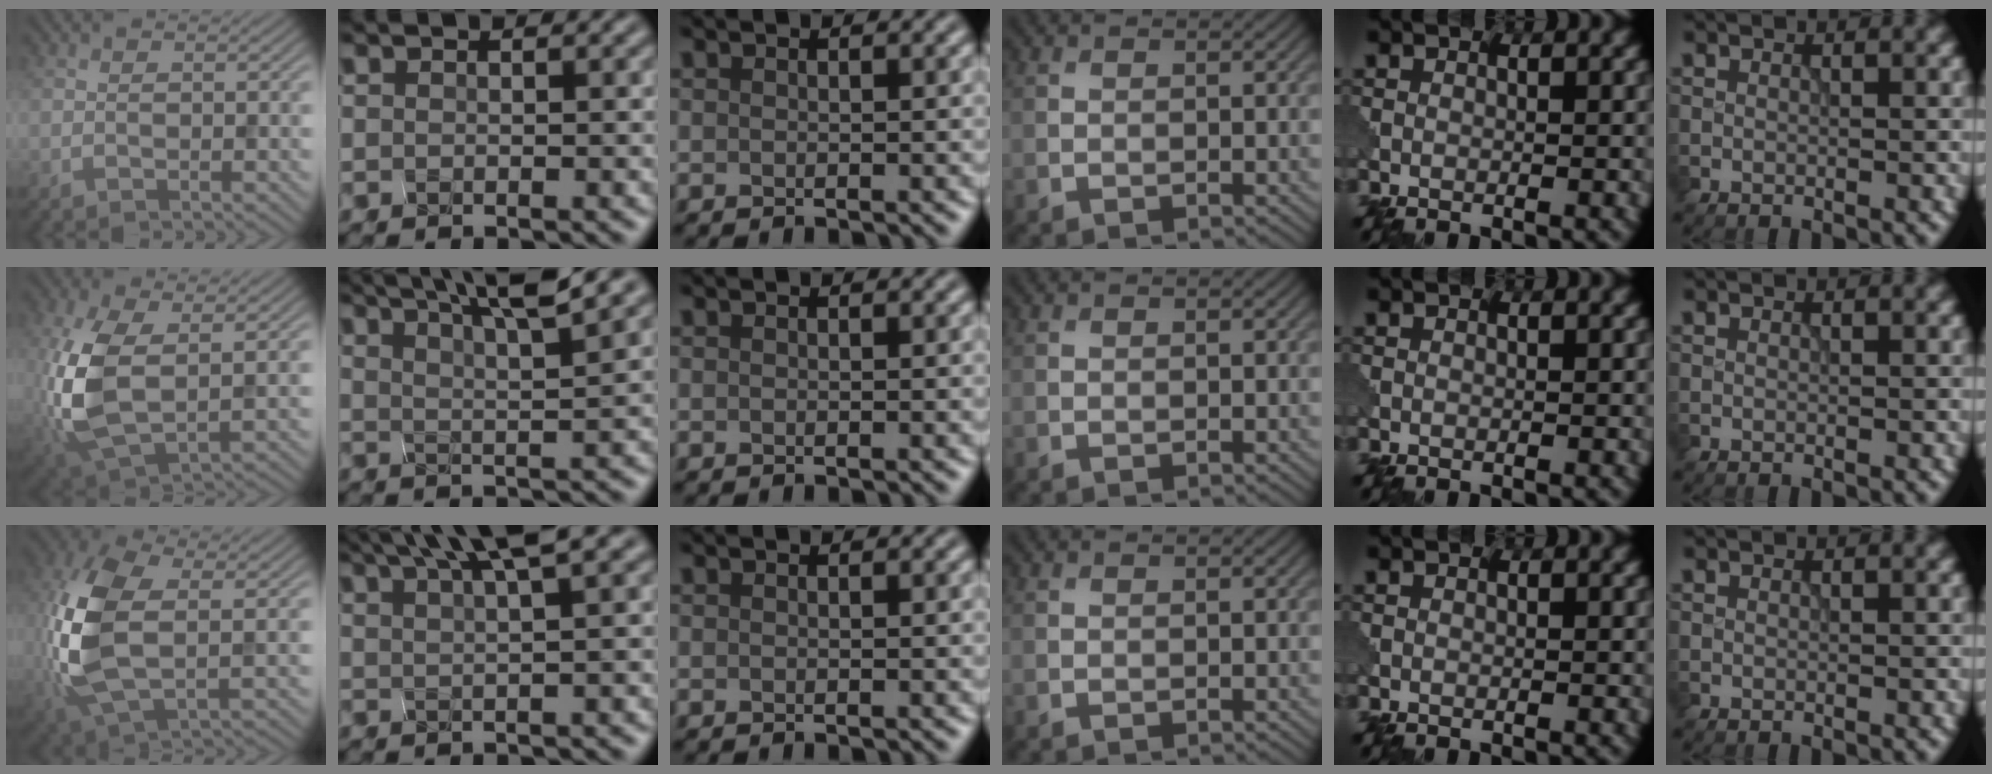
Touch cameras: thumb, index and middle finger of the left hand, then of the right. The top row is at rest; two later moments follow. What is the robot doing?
{"motion": "squeeze", "object": "clothespin"}